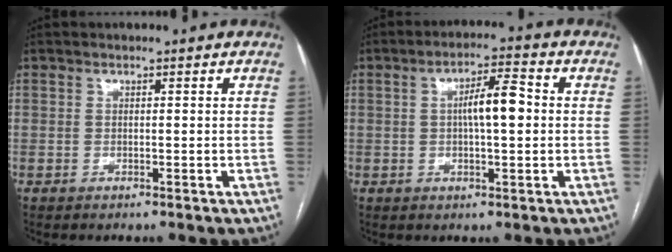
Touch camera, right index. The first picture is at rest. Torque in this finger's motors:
{"motor_torque": [0.61, 0.05, 0.32, 0.07]}